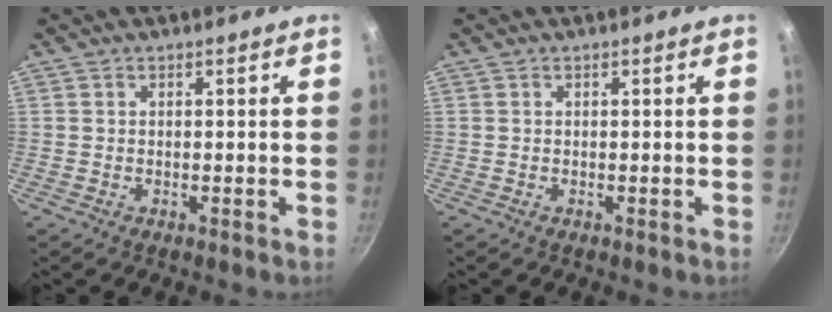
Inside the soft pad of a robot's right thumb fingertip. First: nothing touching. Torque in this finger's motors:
{"motor_torque": [0.00, 0.00, 0.00, 0.00, 0.00]}